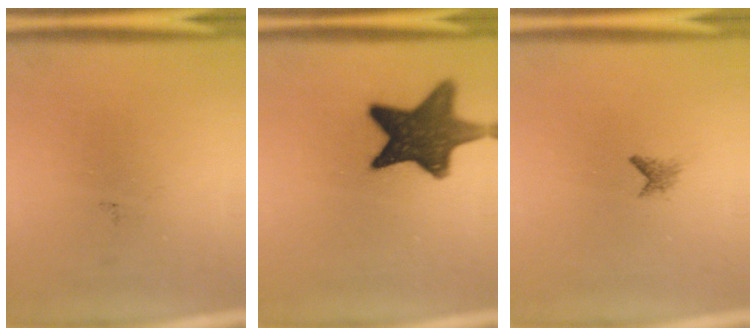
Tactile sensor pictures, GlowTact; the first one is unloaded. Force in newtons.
{"total": 13.1}
{"total": 0.9}